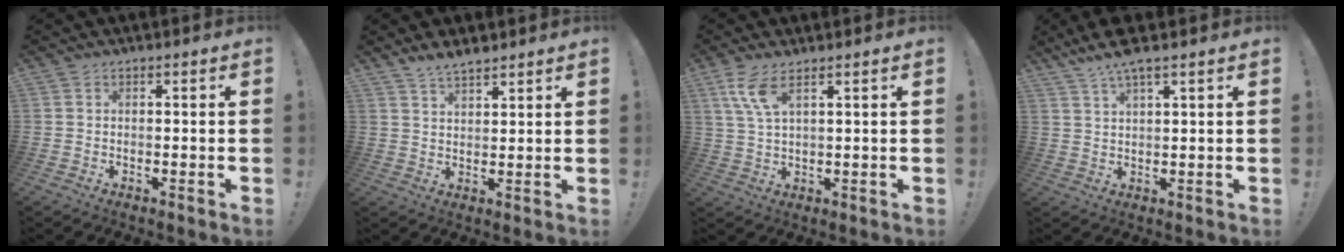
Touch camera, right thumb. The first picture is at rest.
{"total": 4.7, "force": [4.1, 1.4, 1.8], "torque": [-0.032, -0.023, 0.076]}
{"total": 7.0, "force": [3.8, 1.8, 5.6], "torque": [-0.114, -0.007, 0.071]}
{"total": 6.0, "force": [4.6, 0.7, 3.8], "torque": [-0.076, -0.022, 0.083]}